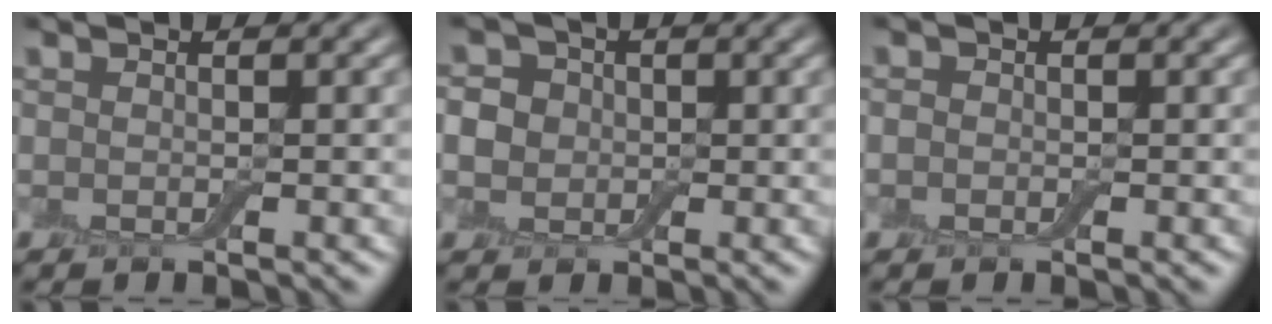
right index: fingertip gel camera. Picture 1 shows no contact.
{"total": 4.3, "force": [0.4, 3.8, 1.9], "torque": [-0.020, 0.024, -0.017]}
{"total": 0.8, "force": [-0.2, 0.7, 0.3], "torque": [-0.003, -0.002, -0.006]}